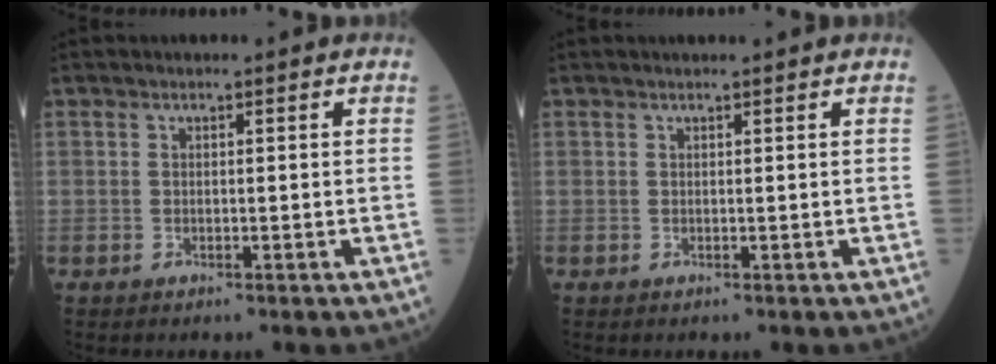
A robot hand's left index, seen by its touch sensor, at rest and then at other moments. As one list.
[{"total": 1.9, "force": [1.8, 0.1, 0.6], "torque": [-0.007, 0.013, 0.024]}]